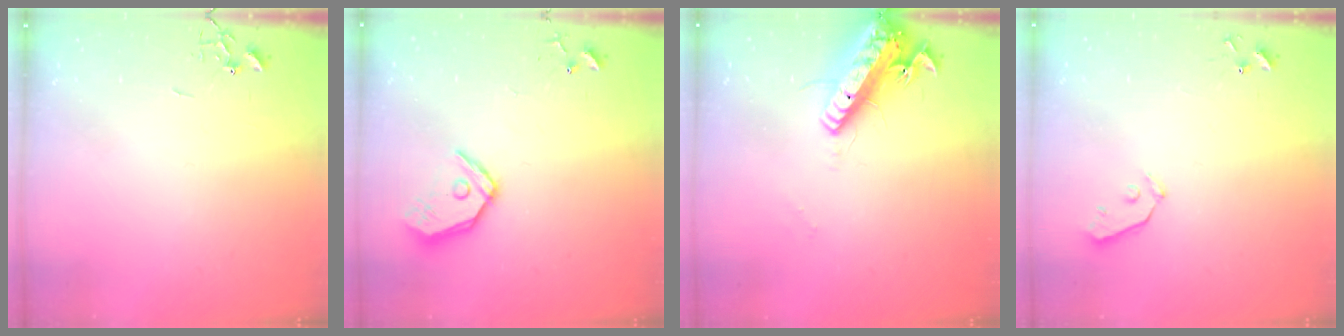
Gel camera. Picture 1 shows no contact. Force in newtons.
{"total": 12.4, "press": 12.2, "slide": 1.9}
{"total": 17.2, "press": 16.8, "slide": 3.6}
{"total": 4.0, "press": 4.0, "slide": 0.2}